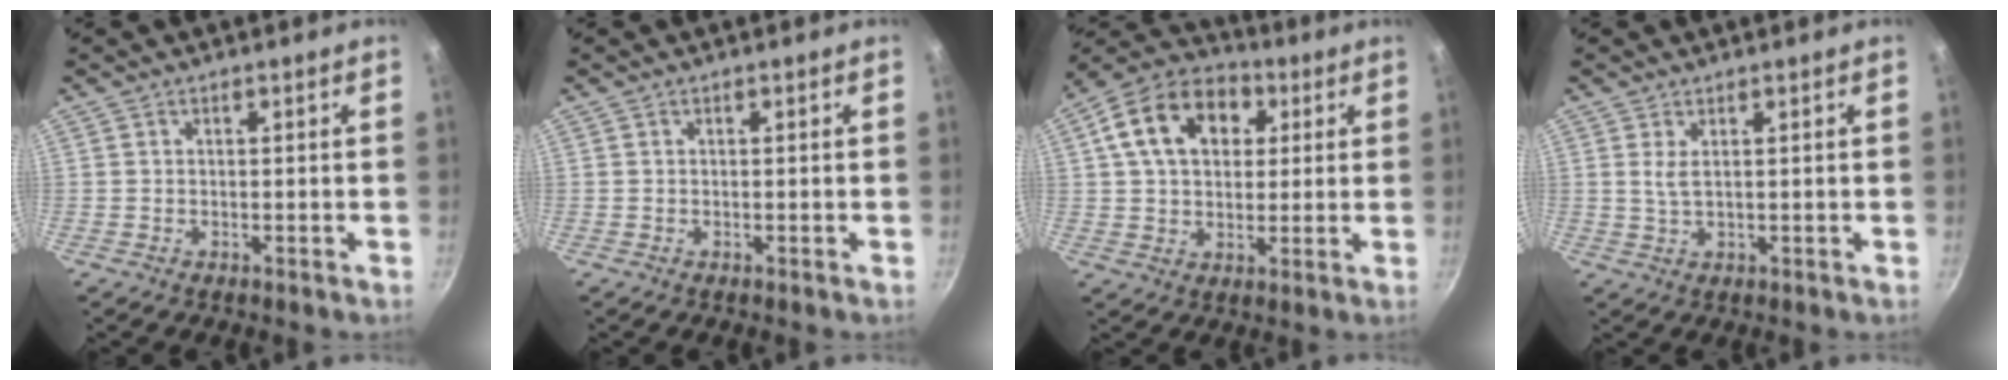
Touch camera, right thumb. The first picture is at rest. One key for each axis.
{"total": 0.0}
{"total": 16.1, "fx": 4.6, "fy": 11.5, "fz": 10.4, "tx": -0.157, "ty": 0.021, "tz": 0.061}
{"total": 2.3, "fx": 0.8, "fy": 0.9, "fz": 2.0, "tx": -0.039, "ty": -0.008, "tz": 0.017}